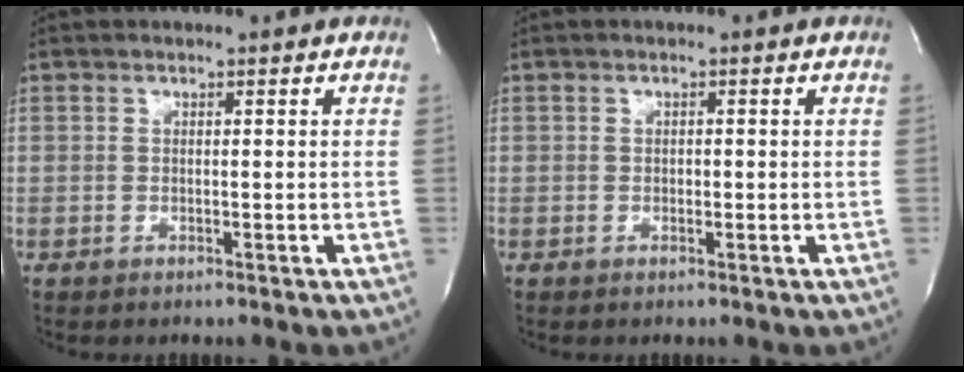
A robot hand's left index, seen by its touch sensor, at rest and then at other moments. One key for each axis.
{"total": 0.6, "fx": -0.2, "fy": 0.4, "fz": 0.4, "tx": -0.006, "ty": 0.000, "tz": -0.003}